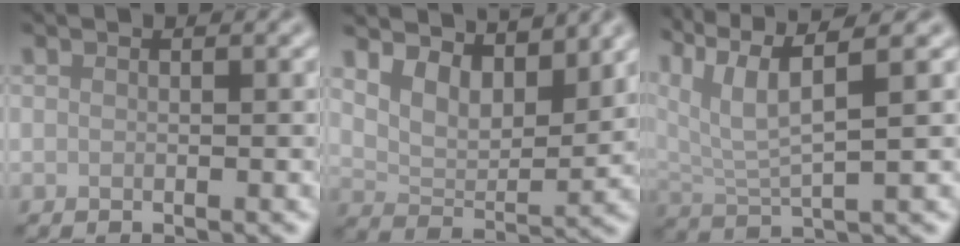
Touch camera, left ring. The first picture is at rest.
{"total": 4.7, "force": [3.3, 2.2, 2.6], "torque": [-0.057, -0.010, 0.052]}
{"total": 7.6, "force": [4.3, 1.8, 6.0], "torque": [-0.124, 0.010, 0.082]}